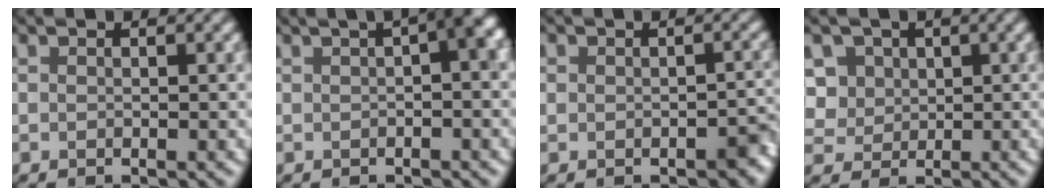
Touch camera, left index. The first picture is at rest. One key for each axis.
{"total": 4.6, "fx": 1.0, "fy": 1.2, "fz": 4.3, "tx": -0.036, "ty": 0.024, "tz": 0.011}
{"total": 2.9, "fx": -1.1, "fy": 2.2, "fz": 1.4, "tx": -0.005, "ty": -0.009, "tz": -0.017}
{"total": 5.2, "fx": 1.9, "fy": 4.5, "fz": 1.9, "tx": -0.034, "ty": 0.013, "tz": 0.028}